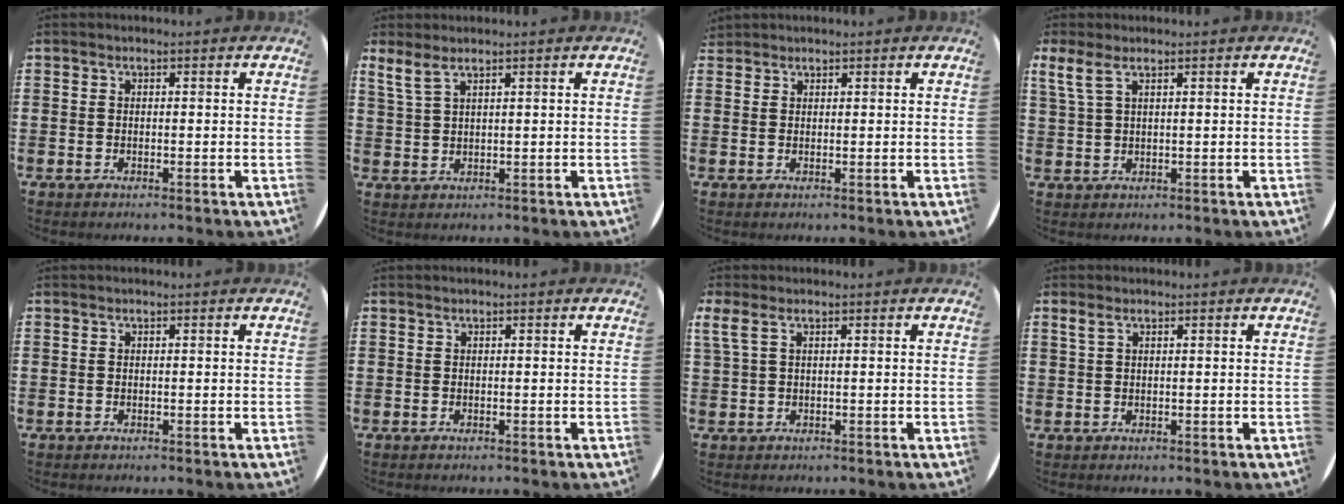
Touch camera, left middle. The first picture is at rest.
{"total": 2.5, "force": [1.9, 0.4, 1.5], "torque": [-0.034, 0.001, 0.036]}
{"total": 0.9, "force": [0.8, 0.2, -0.2], "torque": [0.002, 0.001, 0.017]}
{"total": 2.5, "force": [1.7, 0.5, 1.8], "torque": [-0.041, 0.003, 0.030]}
{"total": 0.0}
{"total": 0.0}
{"total": 1.5, "force": [0.8, 0.3, 1.2], "torque": [-0.027, 0.003, 0.015]}
{"total": 1.0, "force": [0.6, 0.3, 0.7], "torque": [-0.017, 0.002, 0.011]}